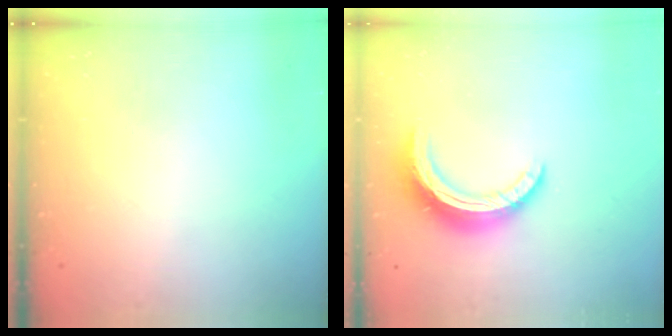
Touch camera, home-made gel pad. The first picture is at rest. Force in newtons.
{"total": 12.9, "press": 12.9, "slide": 0.3}